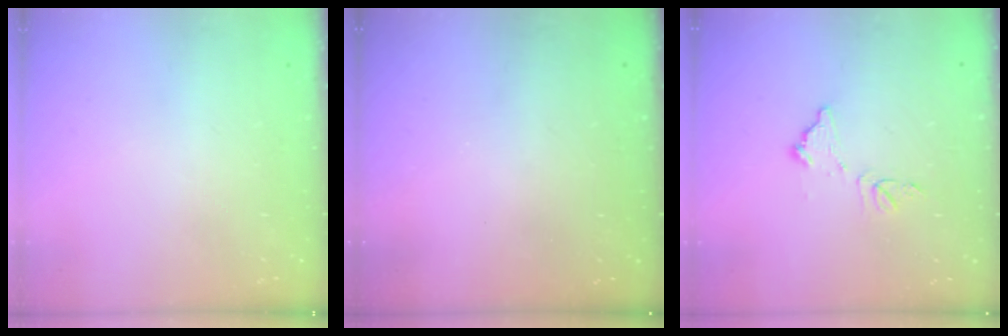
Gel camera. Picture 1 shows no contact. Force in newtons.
{"total": 3.0, "press": 3.0, "slide": 0.3}
{"total": 9.4, "press": 9.4, "slide": 0.4}